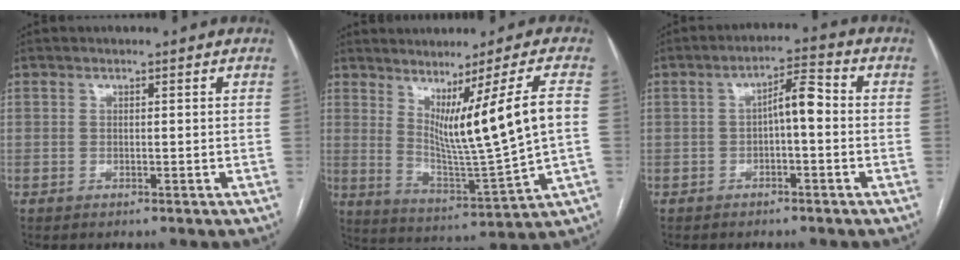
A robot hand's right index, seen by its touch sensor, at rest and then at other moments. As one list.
[{"total": 13.2, "force": [2.6, -1.5, 12.9], "torque": [-0.212, -0.030, 0.054]}, {"total": 5.1, "force": [-0.3, 1.4, 4.9], "torque": [-0.081, 0.026, -0.007]}]